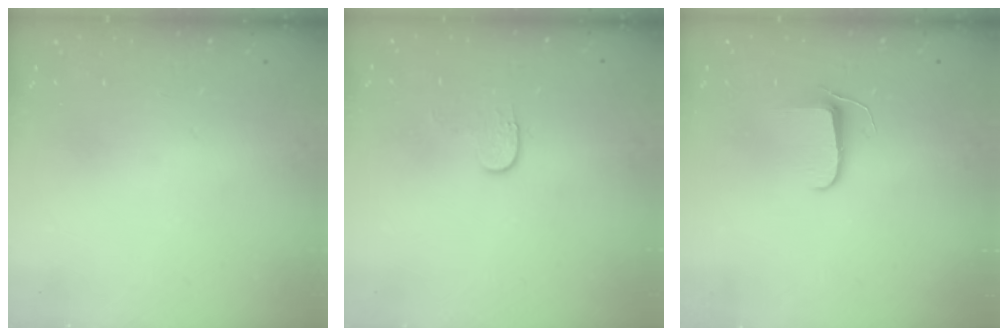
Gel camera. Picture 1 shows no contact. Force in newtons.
{"total": 4.3, "press": 4.3, "slide": 0.5}
{"total": 6.4, "press": 6.3, "slide": 0.8}